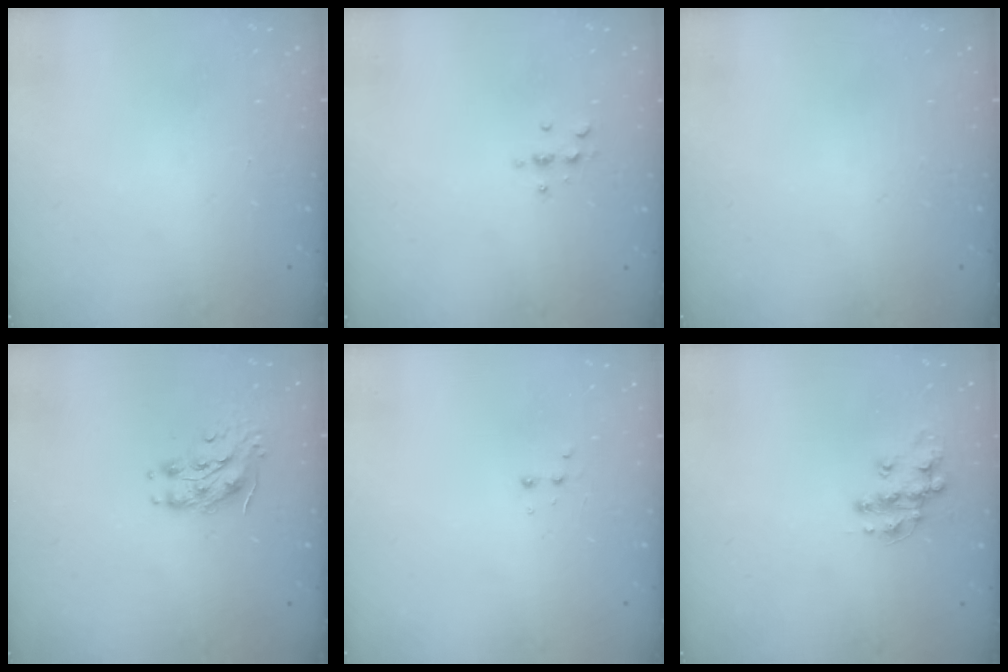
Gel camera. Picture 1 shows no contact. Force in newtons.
{"total": 3.0, "press": 3.0, "slide": 0.4}
{"total": 0.0}
{"total": 8.7, "press": 8.7, "slide": 0.5}
{"total": 2.5, "press": 2.4, "slide": 0.8}
{"total": 11.8, "press": 11.8, "slide": 0.7}